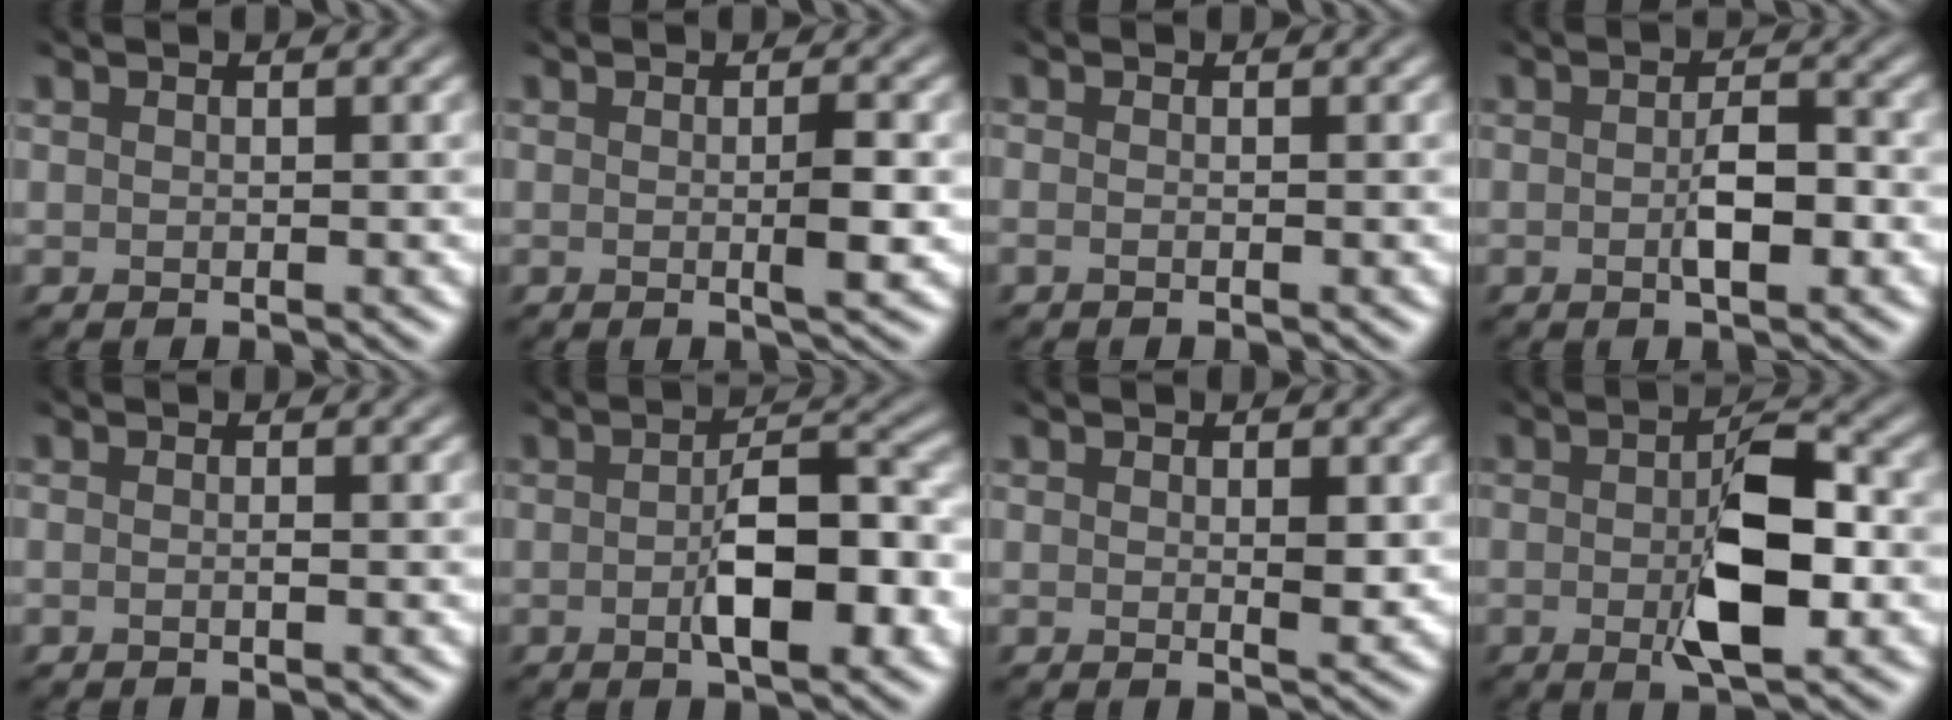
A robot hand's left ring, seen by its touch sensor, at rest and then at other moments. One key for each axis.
{"total": 2.2, "fx": -0.5, "fy": 0.4, "fz": 2.1, "tx": -0.033, "ty": -0.004, "tz": -0.004}
{"total": 0.8, "fx": -0.2, "fy": 0.3, "fz": 0.7, "tx": -0.007, "ty": -0.004, "tz": -0.012}
{"total": 3.0, "fx": -1.2, "fy": 1.1, "fz": 2.5, "tx": -0.046, "ty": -0.002, "tz": -0.016}
{"total": 1.1, "fx": -0.1, "fy": 0.6, "fz": 0.9, "tx": -0.002, "ty": -0.006, "tz": -0.017}
{"total": 6.5, "fx": -1.9, "fy": 2.6, "fz": 5.7, "tx": -0.092, "ty": -0.003, "tz": -0.027}
{"total": 1.6, "fx": 0.3, "fy": 0.5, "fz": 1.5, "tx": -0.026, "ty": -0.004, "tz": 0.011}
{"total": 6.3, "fx": -1.4, "fy": 2.2, "fz": 5.7, "tx": -0.094, "ty": -0.003, "tz": -0.023}